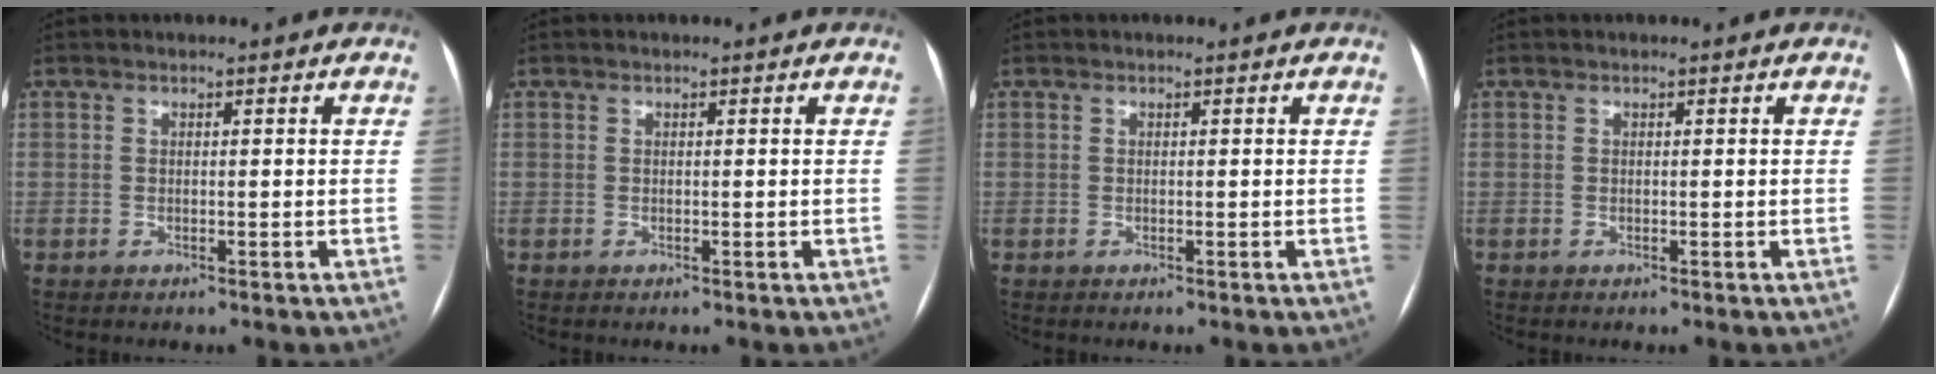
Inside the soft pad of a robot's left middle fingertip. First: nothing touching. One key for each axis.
{"total": 0.0}
{"total": 0.0}
{"total": 0.0}